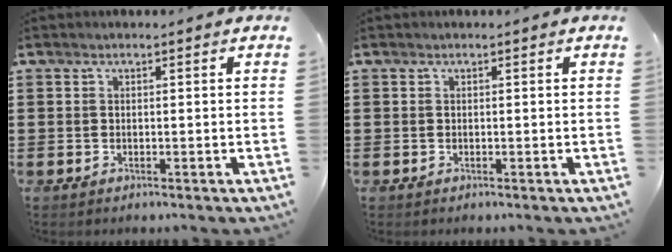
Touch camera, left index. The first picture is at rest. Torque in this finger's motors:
{"motor_torque": [0.00, 0.01, 0.00, 0.00]}